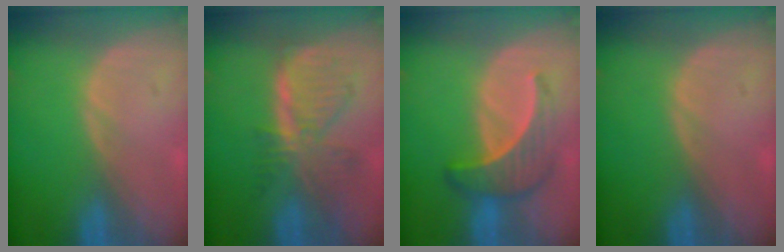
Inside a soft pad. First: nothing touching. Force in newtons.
{"total": 7.7, "press": 6.9, "slide": 3.3}
{"total": 6.3, "press": 6.1, "slide": 1.6}
{"total": 0.0}